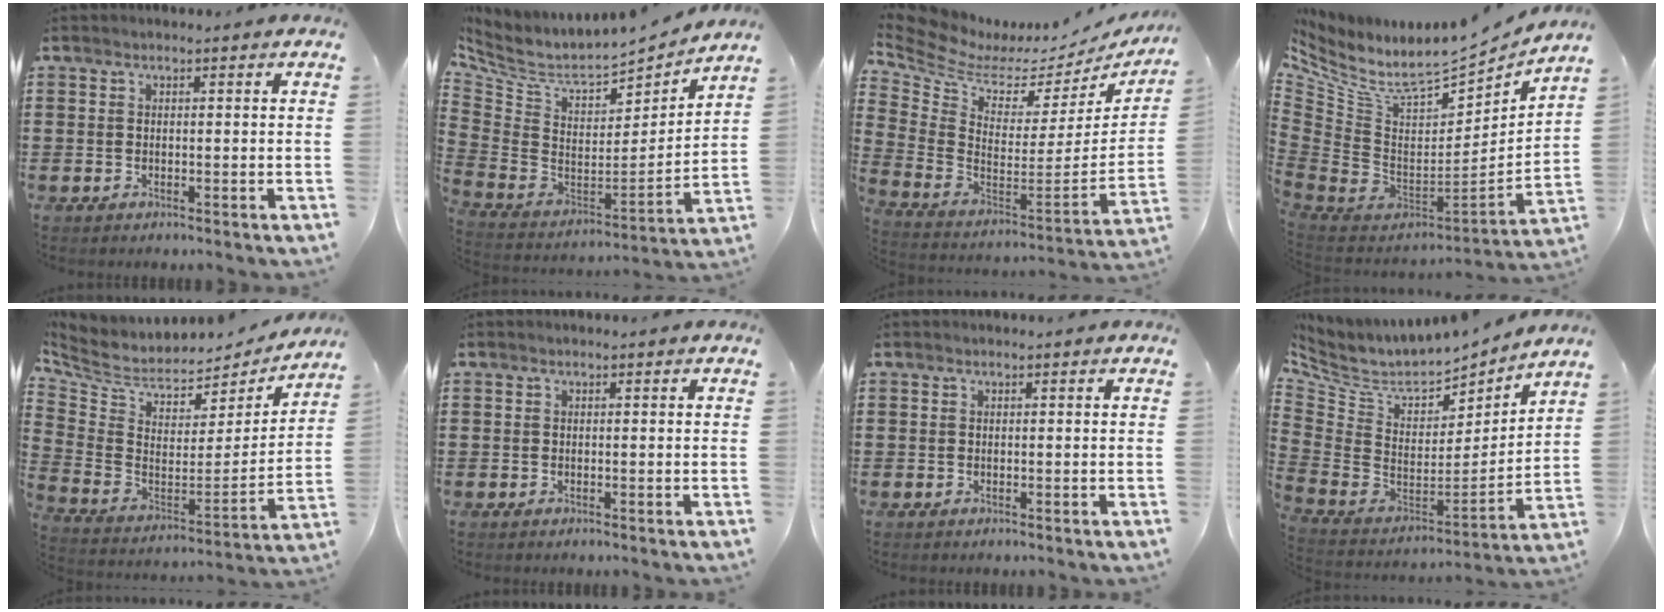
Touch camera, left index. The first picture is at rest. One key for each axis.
{"total": 6.0, "fx": 5.3, "fy": 1.8, "fz": 2.3, "tx": -0.080, "ty": -0.054, "tz": 0.087}
{"total": 5.1, "fx": 3.9, "fy": 2.5, "fz": 2.3, "tx": -0.083, "ty": -0.050, "tz": 0.062}
{"total": 8.4, "fx": 5.9, "fy": 3.6, "fz": 4.9, "tx": -0.120, "ty": -0.062, "tz": 0.103}
{"total": 4.7, "fx": 3.3, "fy": 2.9, "fz": 1.6, "tx": -0.058, "ty": -0.038, "tz": 0.057}
{"total": 0.0}
{"total": 0.0}
{"total": 6.5, "fx": 5.5, "fy": 2.3, "fz": 2.4, "tx": -0.085, "ty": -0.055, "tz": 0.093}